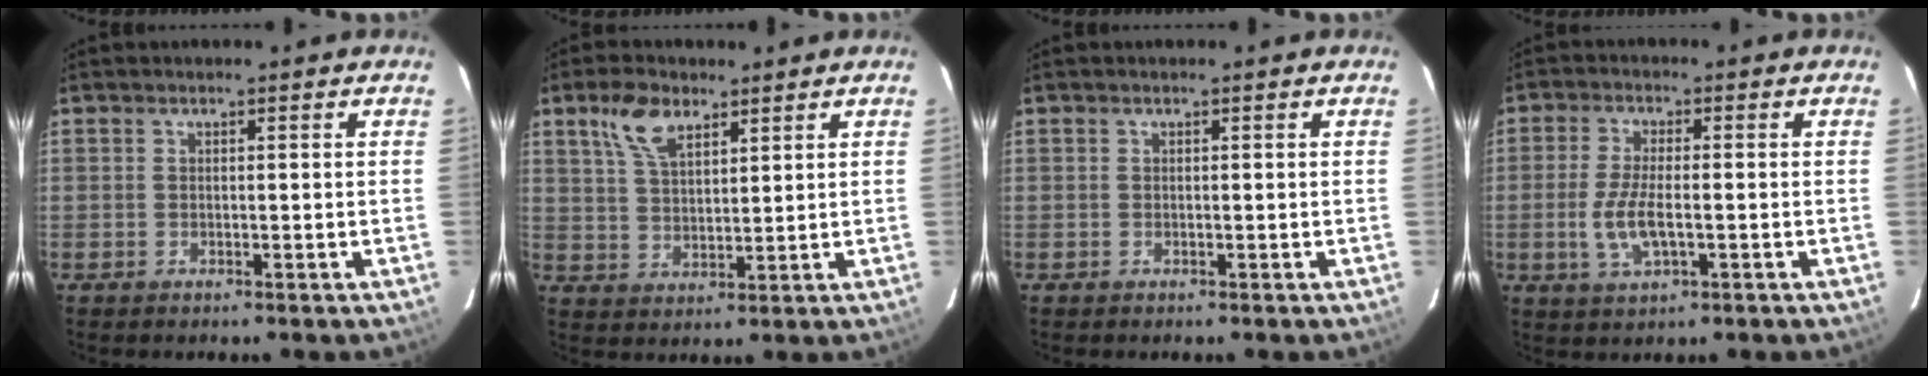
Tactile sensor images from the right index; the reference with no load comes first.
{"total": 7.5, "force": [4.4, 3.7, 4.7], "torque": [-0.094, 0.014, 0.087]}
{"total": 0.0}
{"total": 6.8, "force": [-1.6, 2.5, 6.2], "torque": [-0.130, -0.009, -0.029]}